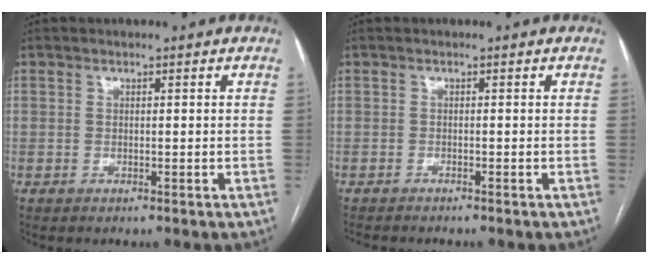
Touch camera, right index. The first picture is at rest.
{"total": 3.5, "force": [-3.2, 0.7, 1.3], "torque": [-0.019, -0.006, -0.043]}